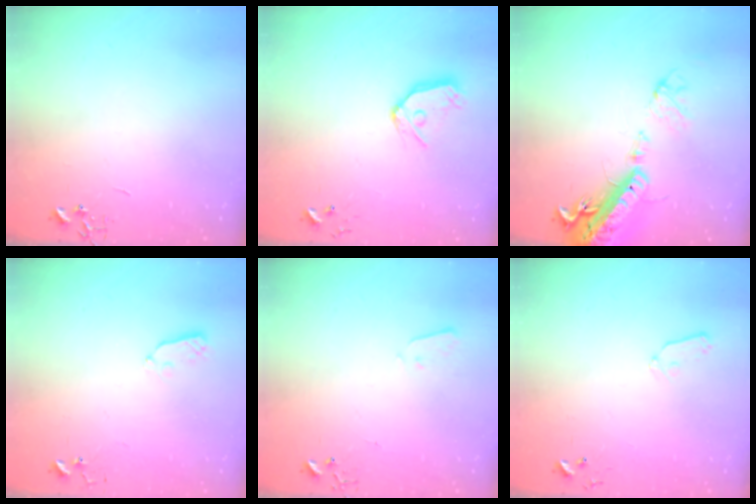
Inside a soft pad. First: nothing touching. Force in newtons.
{"total": 11.3, "press": 11.2, "slide": 1.4}
{"total": 20.3, "press": 19.8, "slide": 4.4}
{"total": 3.8, "press": 3.8, "slide": 0.6}
{"total": 1.9, "press": 1.9, "slide": 0.4}
{"total": 6.5, "press": 6.4, "slide": 1.0}